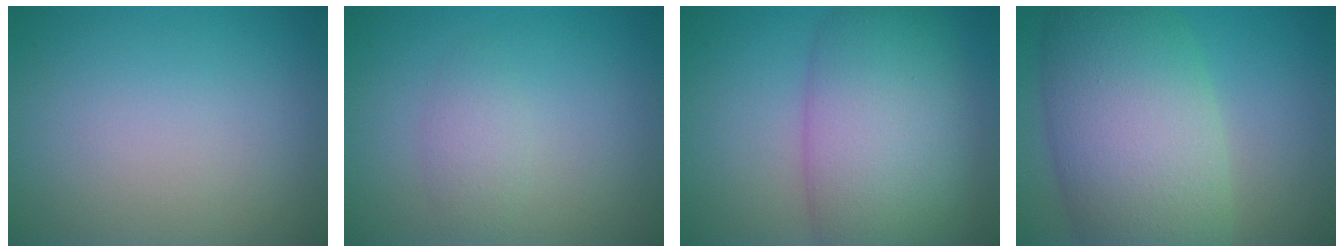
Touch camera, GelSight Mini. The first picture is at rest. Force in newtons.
{"total": 1.8, "press": 1.8, "slide": 0.0}
{"total": 10.3, "press": 10.3, "slide": 0.2}
{"total": 11.7, "press": 11.7, "slide": 0.8}